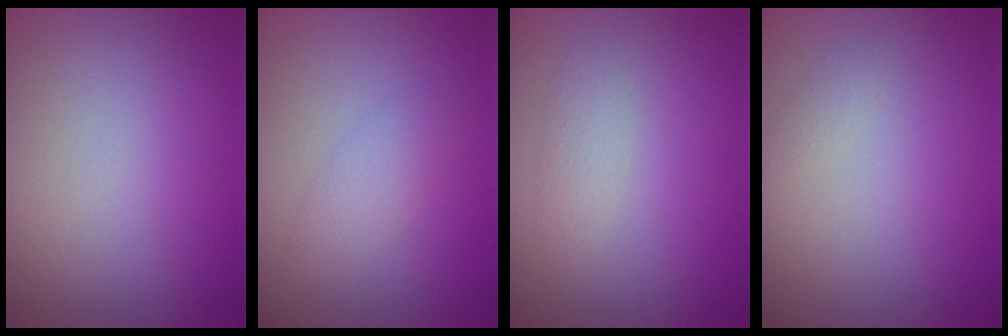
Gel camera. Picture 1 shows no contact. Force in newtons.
{"total": 1.8, "press": 1.8, "slide": 0.2}
{"total": 1.3, "press": 1.3, "slide": 0.1}
{"total": 0.6, "press": 0.6, "slide": 0.1}